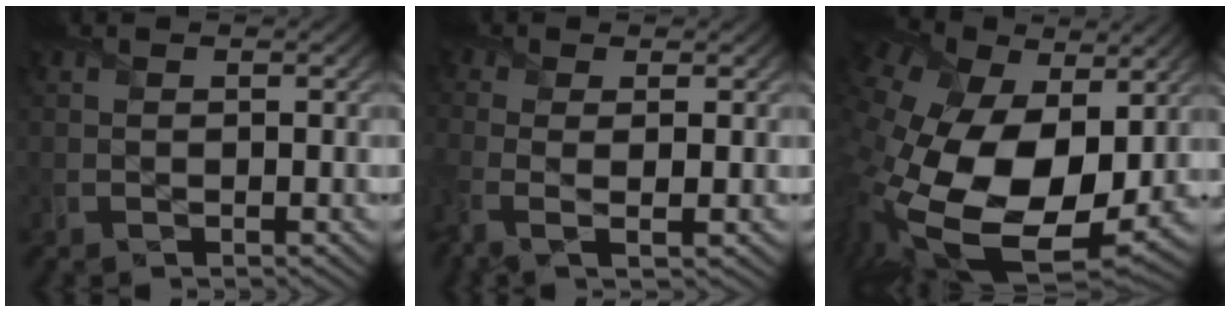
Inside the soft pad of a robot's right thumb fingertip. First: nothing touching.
{"total": 4.7, "force": [-0.7, 1.8, 4.3], "torque": [-0.105, -0.015, -0.012]}
{"total": 21.0, "force": [0.4, 13.7, 15.9], "torque": [-0.350, -0.068, 0.042]}